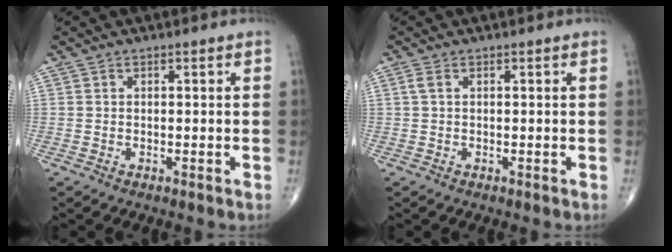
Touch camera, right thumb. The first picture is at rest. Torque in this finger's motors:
{"motor_torque": [-0.29, 0.04, 0.02, 0.00, 0.00]}